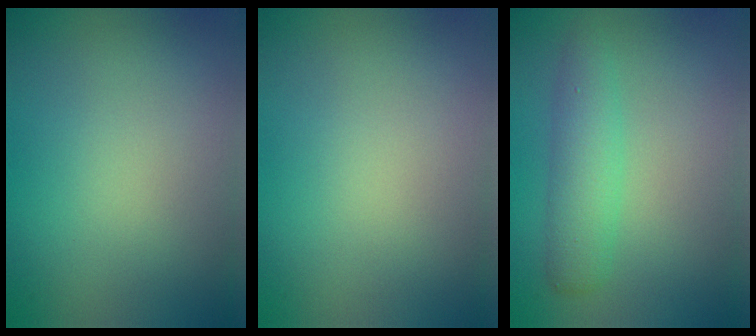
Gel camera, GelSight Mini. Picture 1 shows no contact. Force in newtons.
{"total": 0.0}
{"total": 2.9, "press": 2.9, "slide": 0.1}